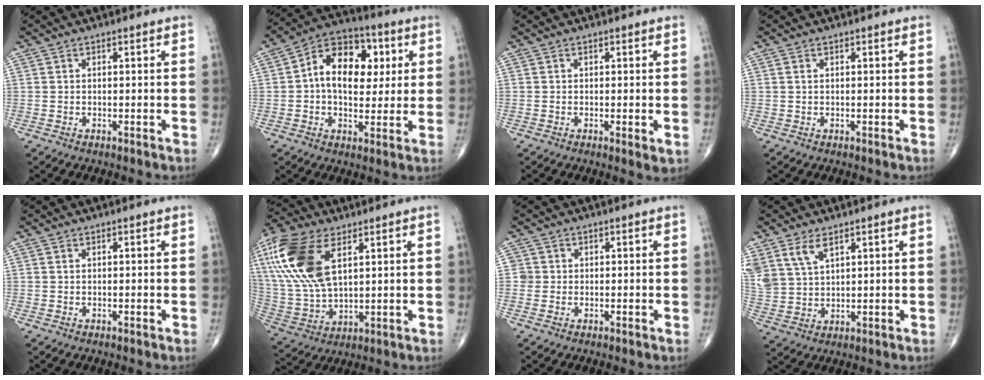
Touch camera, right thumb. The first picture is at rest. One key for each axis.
{"total": 14.8, "fx": 2.5, "fy": 9.7, "fz": 10.9, "tx": -0.132, "ty": 0.016, "tz": 0.030}
{"total": 1.9, "fx": -0.3, "fy": 0.5, "fz": 1.8, "tx": -0.033, "ty": -0.008, "tz": -0.006}
{"total": 0.6, "fx": 0.3, "fy": 0.3, "fz": 0.4, "tx": -0.006, "ty": 0.007, "tz": 0.005}
{"total": 0.0}
{"total": 19.5, "fx": 7.5, "fy": 9.9, "fz": 15.0, "tx": -0.328, "ty": -0.012, "tz": 0.145}
{"total": 1.6, "fx": 0.0, "fy": 1.6, "fz": 0.0, "tx": 0.014, "ty": 0.007, "tz": -0.004}
{"total": 7.6, "fx": 4.6, "fy": 3.8, "fz": 4.6, "tx": -0.091, "ty": -0.010, "tz": 0.104}